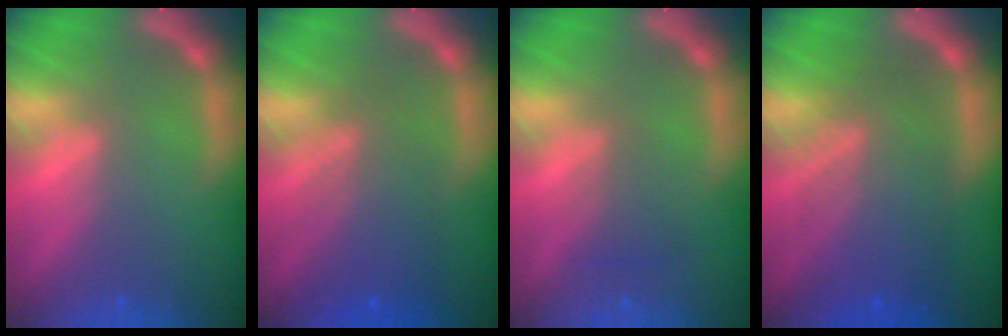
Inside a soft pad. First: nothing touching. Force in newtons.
{"total": 5.6}
{"total": 2.0}
{"total": 8.1}